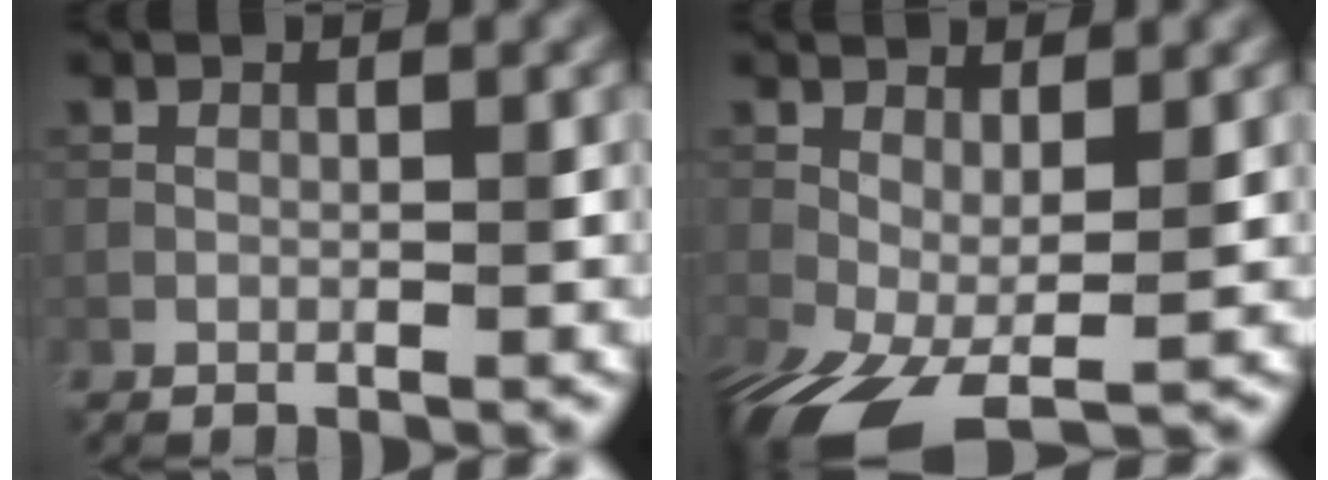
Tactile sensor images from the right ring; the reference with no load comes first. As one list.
[{"total": 7.6, "force": [-2.2, 3.6, 6.4], "torque": [-0.126, -0.031, -0.026]}]